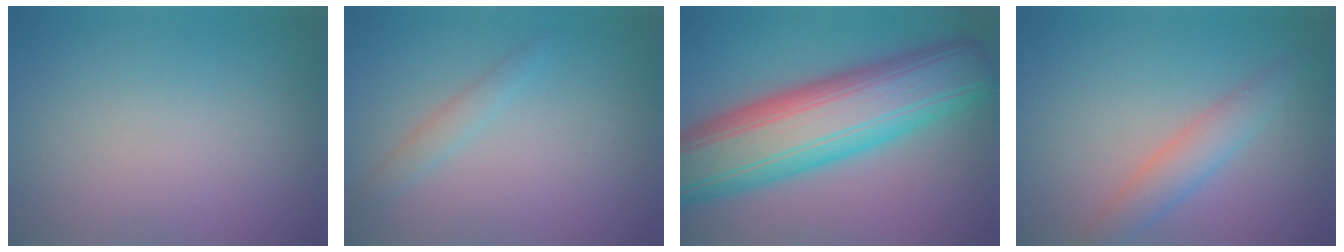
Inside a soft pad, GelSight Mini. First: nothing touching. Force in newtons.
{"total": 1.3, "press": 1.3, "slide": 0.0}
{"total": 13.6, "press": 13.6, "slide": 0.1}
{"total": 2.8, "press": 2.8, "slide": 0.1}